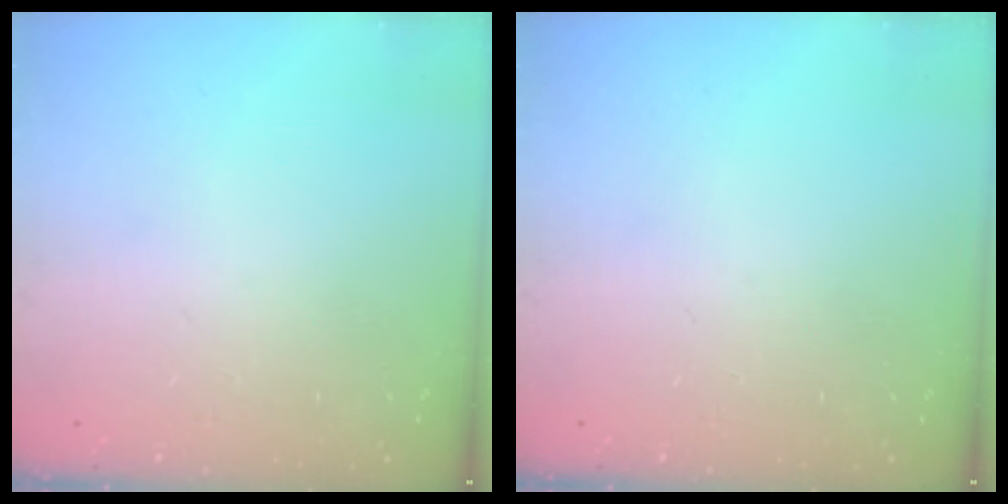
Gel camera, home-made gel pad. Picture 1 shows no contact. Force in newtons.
{"total": 0.0}